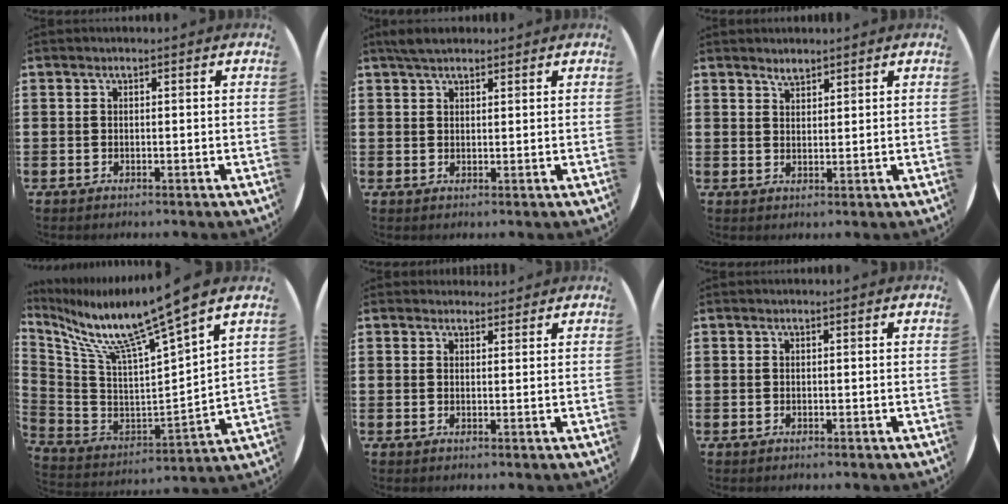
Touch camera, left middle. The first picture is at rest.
{"total": 2.7, "force": [2.3, 1.1, 0.9], "torque": [-0.015, 0.004, 0.043]}
{"total": 2.0, "force": [1.9, 0.6, 0.2], "torque": [-0.005, 0.003, 0.036]}
{"total": 12.4, "force": [9.9, 0.0, 7.5], "torque": [-0.171, -0.081, 0.161]}
{"total": 1.5, "force": [1.4, 0.4, -0.1], "torque": [0.001, 0.003, 0.027]}
{"total": 0.0}